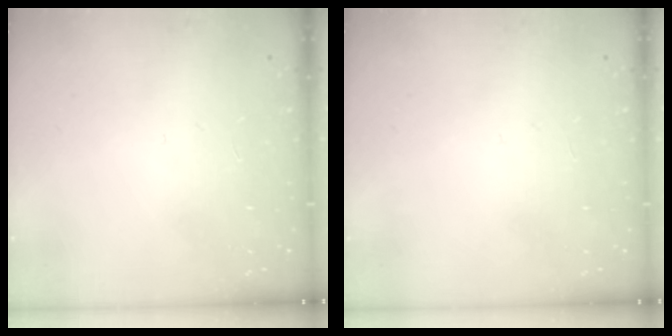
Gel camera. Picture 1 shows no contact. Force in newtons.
{"total": 0.0}